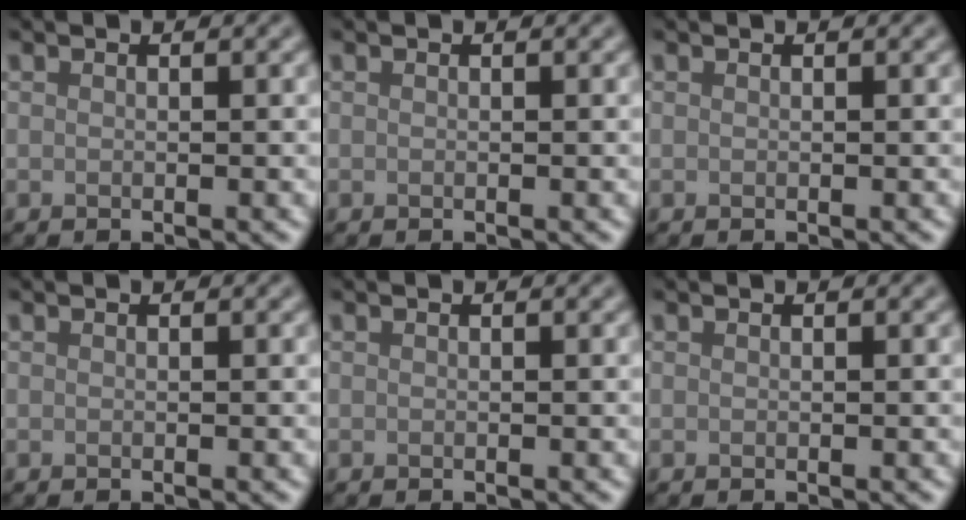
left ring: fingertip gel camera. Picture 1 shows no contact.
{"total": 0.0}
{"total": 0.0}
{"total": 0.0}
{"total": 0.0}
{"total": 0.0}